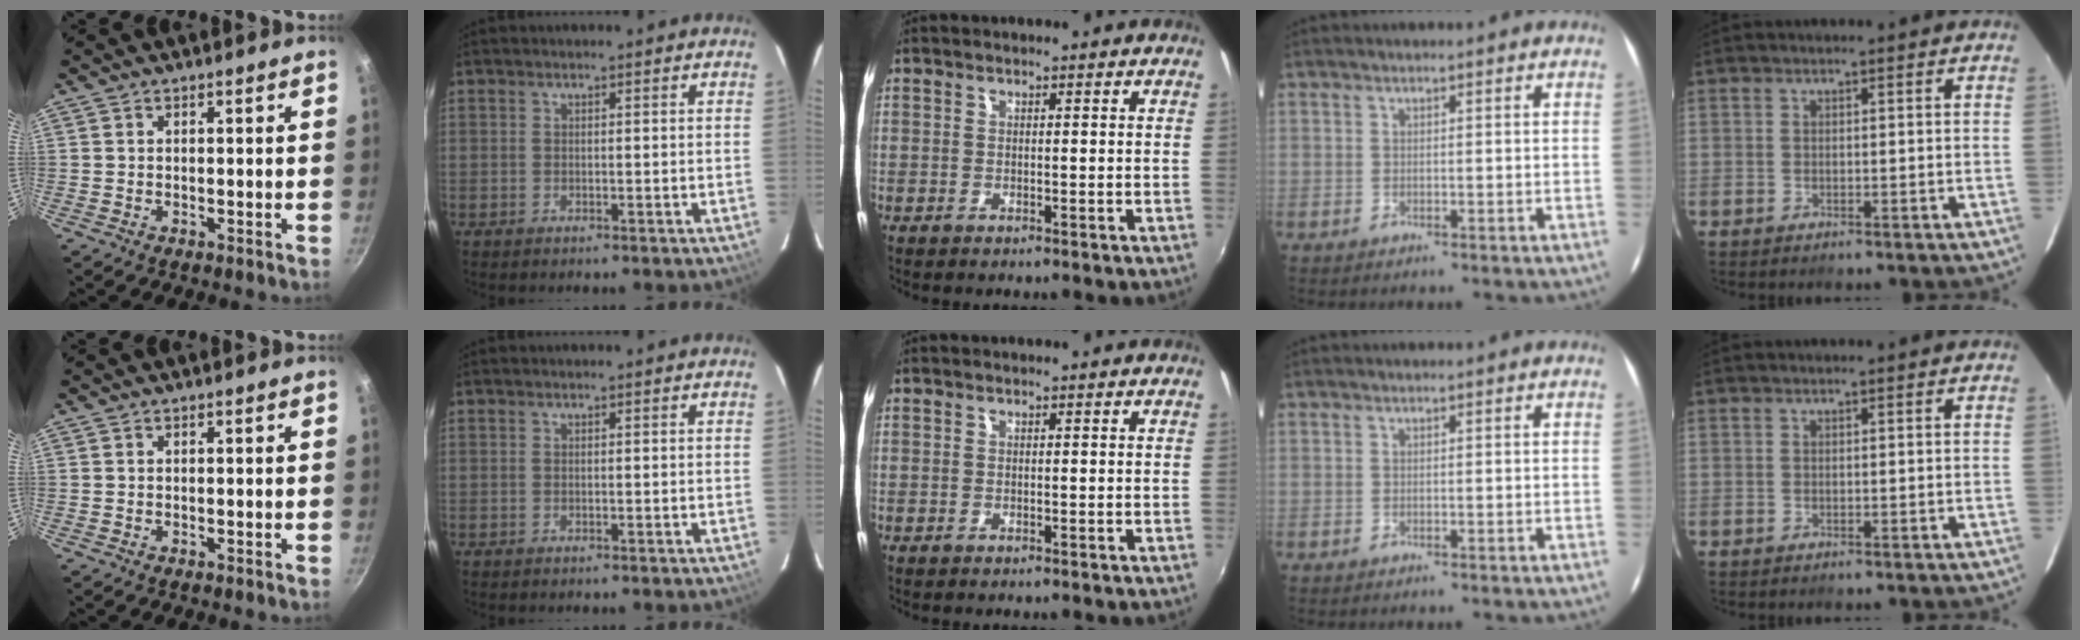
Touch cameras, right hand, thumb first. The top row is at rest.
{}